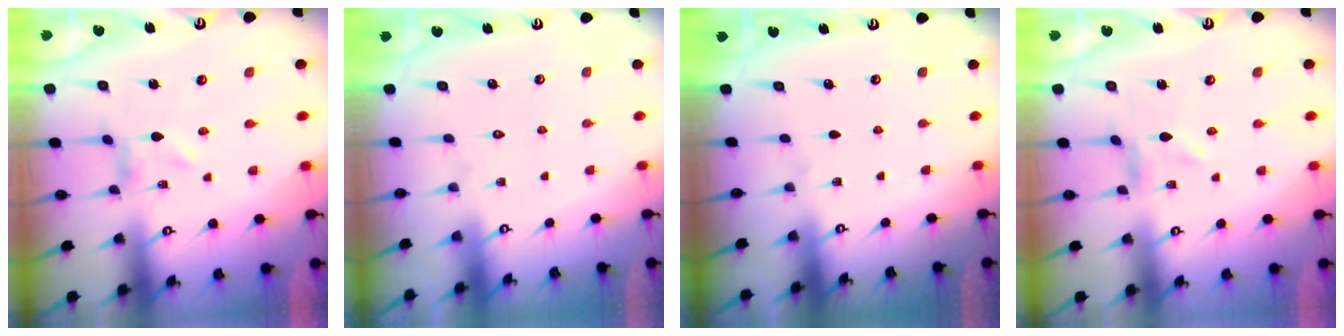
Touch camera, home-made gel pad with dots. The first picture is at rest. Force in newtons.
{"total": 1.7, "press": 1.7, "slide": 0.1}
{"total": 0.0}
{"total": 0.6, "press": 0.6, "slide": 0.2}